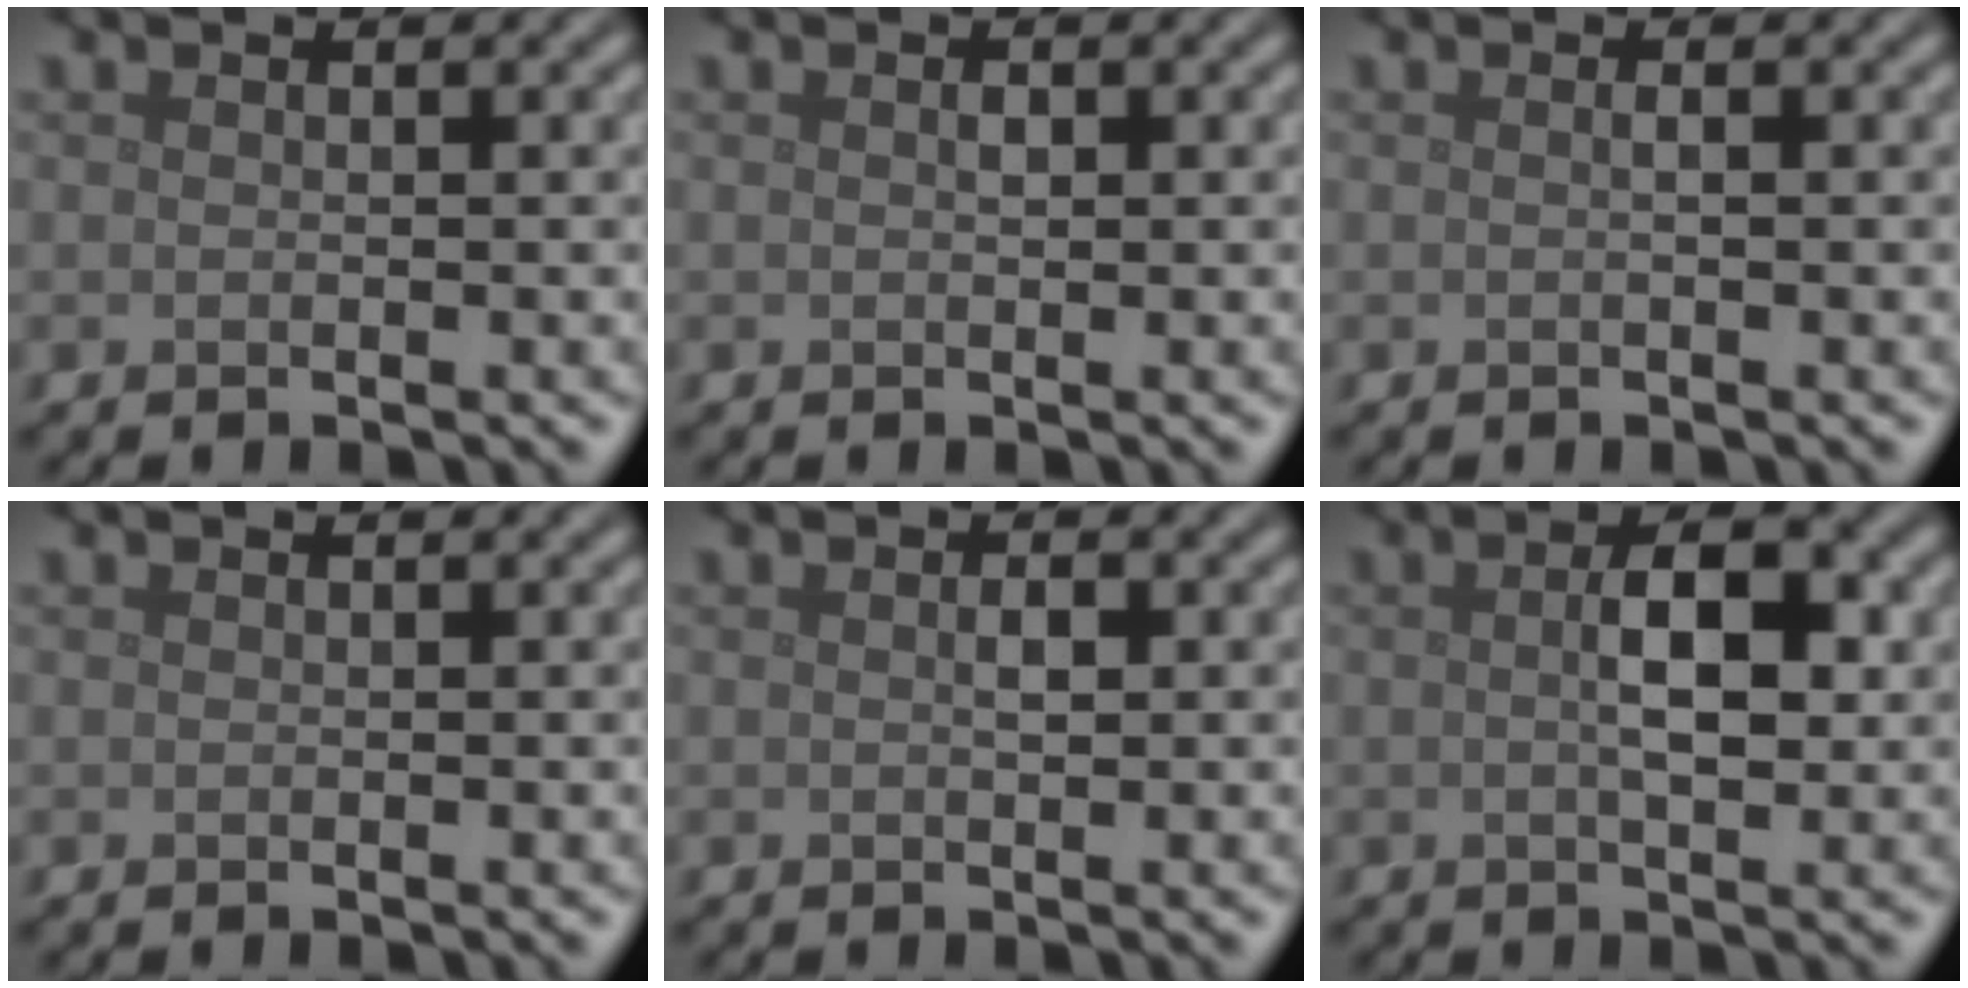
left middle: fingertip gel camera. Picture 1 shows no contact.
{"total": 0.6, "force": [0.1, 0.3, 0.5], "torque": [-0.010, 0.000, 0.001]}
{"total": 0.6, "force": [0.0, 0.1, 0.5], "torque": [-0.011, 0.002, 0.000]}
{"total": 0.0}
{"total": 0.9, "force": [0.1, 0.4, 0.9], "torque": [-0.016, -0.001, 0.001]}
{"total": 4.5, "force": [0.4, 1.9, 4.1], "torque": [-0.073, 0.004, 0.004]}